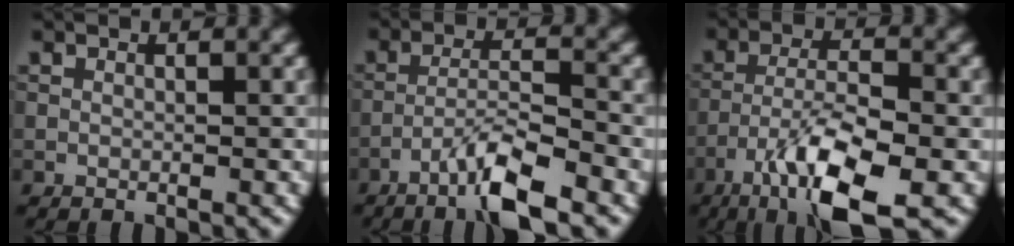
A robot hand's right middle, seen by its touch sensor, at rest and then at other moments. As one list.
[{"total": 5.3, "force": [-3.5, 0.6, 4.0], "torque": [-0.073, 0.009, -0.072]}, {"total": 9.0, "force": [-4.9, 2.4, 7.1], "torque": [-0.130, 0.000, -0.092]}]